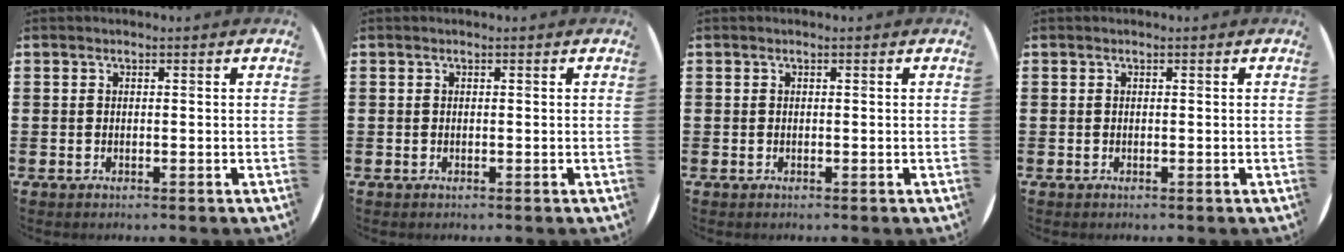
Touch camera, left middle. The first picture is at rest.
{"total": 0.0}
{"total": 0.0}
{"total": 0.0}